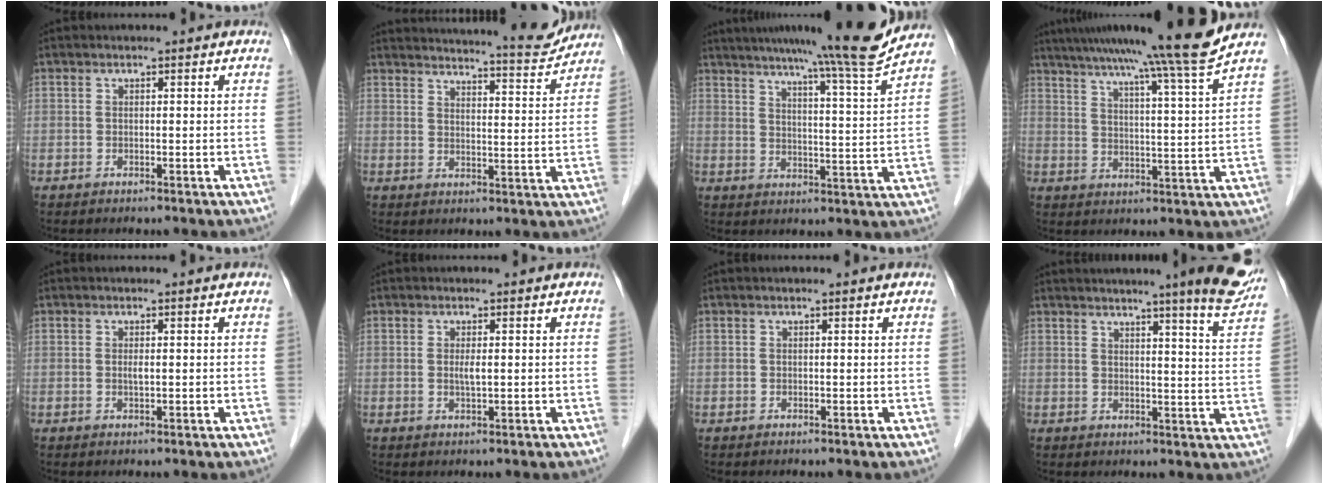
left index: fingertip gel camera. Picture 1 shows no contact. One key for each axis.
{"total": 15.3, "fx": 14.7, "fy": 0.9, "fz": 4.0, "tx": -0.058, "ty": -0.030, "tz": 0.184}
{"total": 14.0, "fx": 12.1, "fy": -2.6, "fz": 6.6, "tx": -0.105, "ty": -0.032, "tz": 0.164}
{"total": 16.6, "fx": 13.9, "fy": -3.2, "fz": 8.4, "tx": -0.136, "ty": -0.036, "tz": 0.192}
{"total": 0.9, "fx": 0.1, "fy": 0.1, "fz": 0.9, "tx": -0.020, "ty": -0.002, "tz": 0.003}
{"total": 1.5, "fx": 0.2, "fy": 0.2, "fz": 1.5, "tx": -0.033, "ty": -0.002, "tz": 0.004}
{"total": 0.0}
{"total": 12.2, "fx": 9.9, "fy": -0.6, "fz": 7.1, "tx": -0.087, "ty": -0.021, "tz": 0.103}